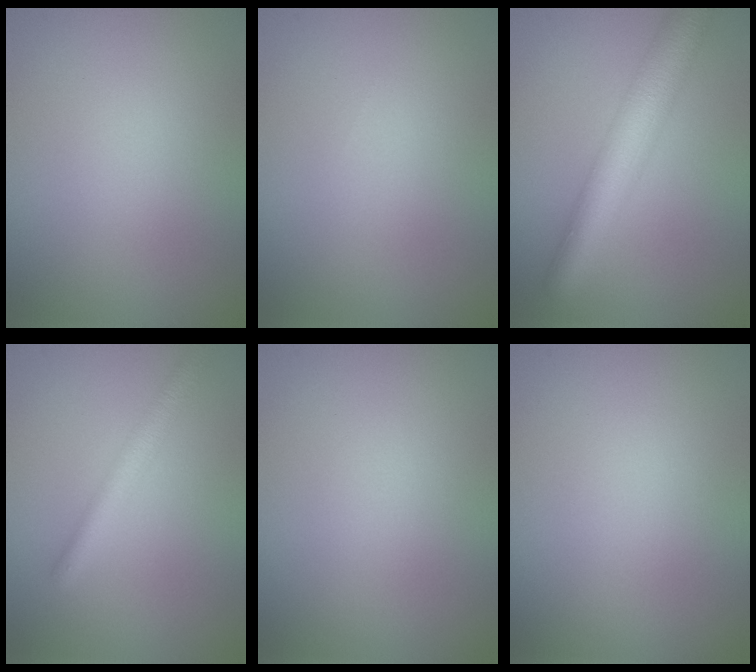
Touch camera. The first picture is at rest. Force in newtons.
{"total": 0.0}
{"total": 6.6, "press": 6.6, "slide": 0.3}
{"total": 2.7, "press": 2.7, "slide": 0.1}
{"total": 0.0}
{"total": 0.0}